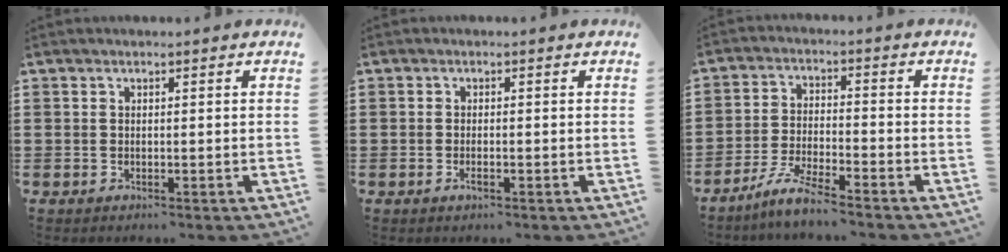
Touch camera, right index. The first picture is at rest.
{"total": 0.9, "force": [-0.5, 0.1, 0.7], "torque": [-0.021, -0.008, -0.009]}
{"total": 5.3, "force": [-4.7, -0.1, 2.3], "torque": [-0.061, -0.011, -0.095]}